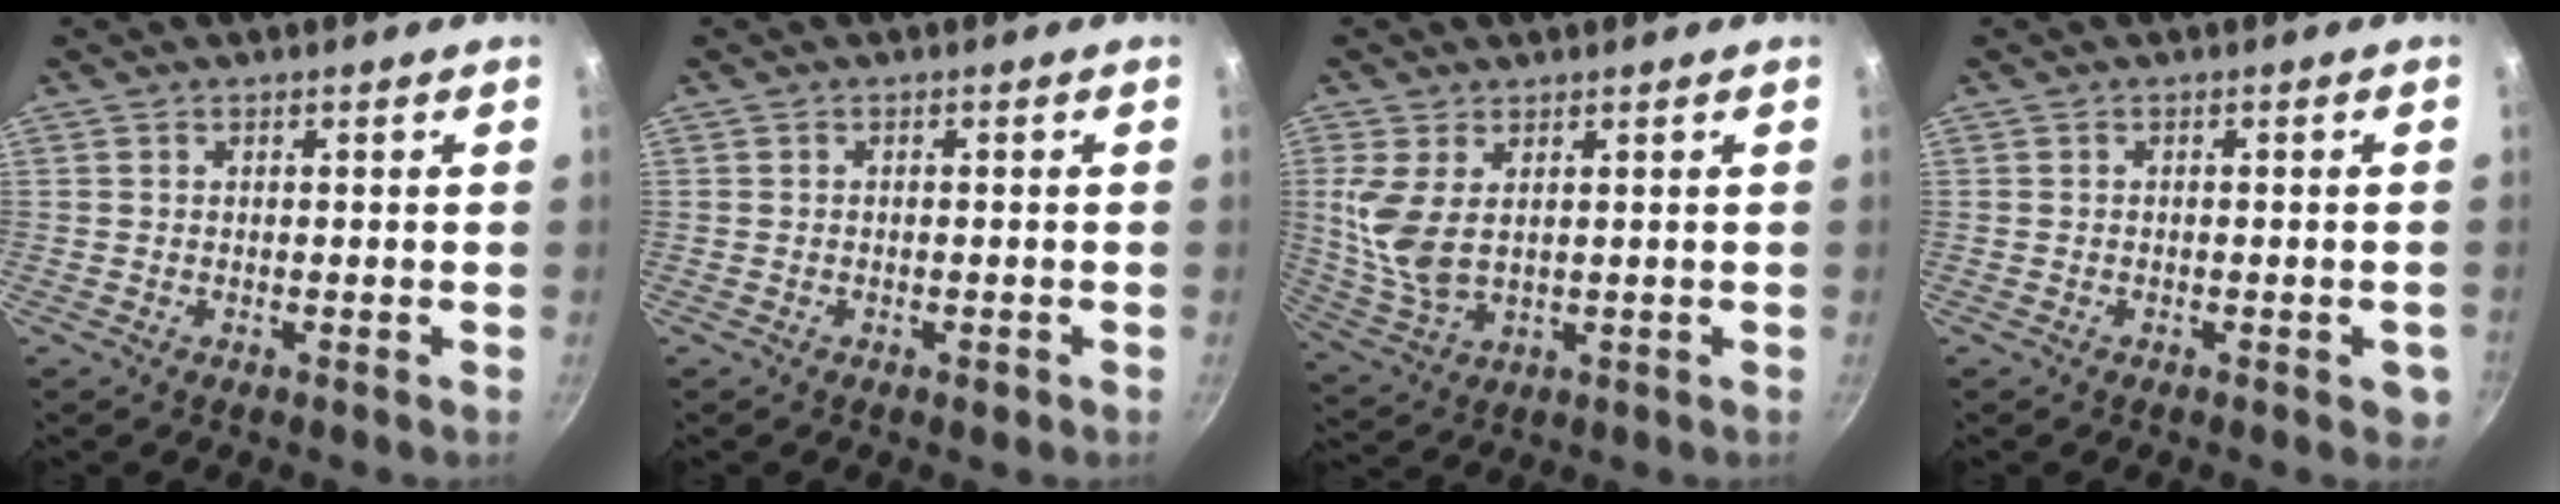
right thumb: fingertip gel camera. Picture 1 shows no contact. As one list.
[{"total": 1.2, "force": [-0.6, 0.6, 0.8], "torque": [-0.015, 0.003, -0.007]}, {"total": 8.4, "force": [2.1, 4.5, 6.8], "torque": [-0.146, -0.014, 0.057]}, {"total": 2.9, "force": [-1.1, 1.4, 2.3], "torque": [-0.019, 0.004, -0.013]}]